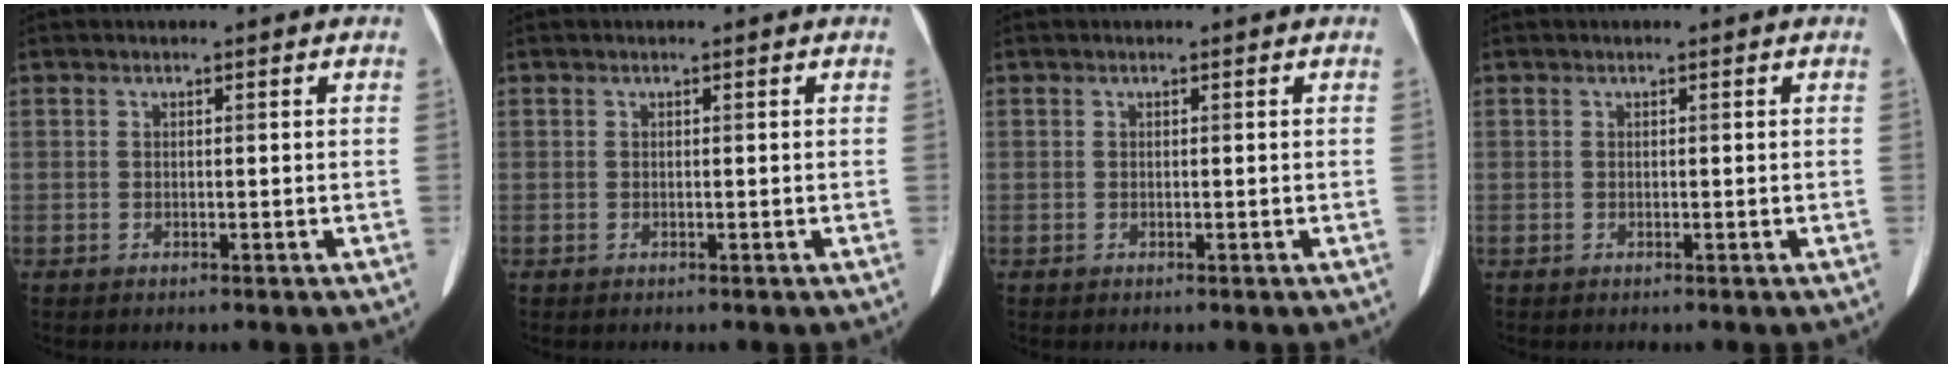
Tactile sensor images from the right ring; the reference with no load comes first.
{"total": 0.0}
{"total": 0.0}
{"total": 0.0}